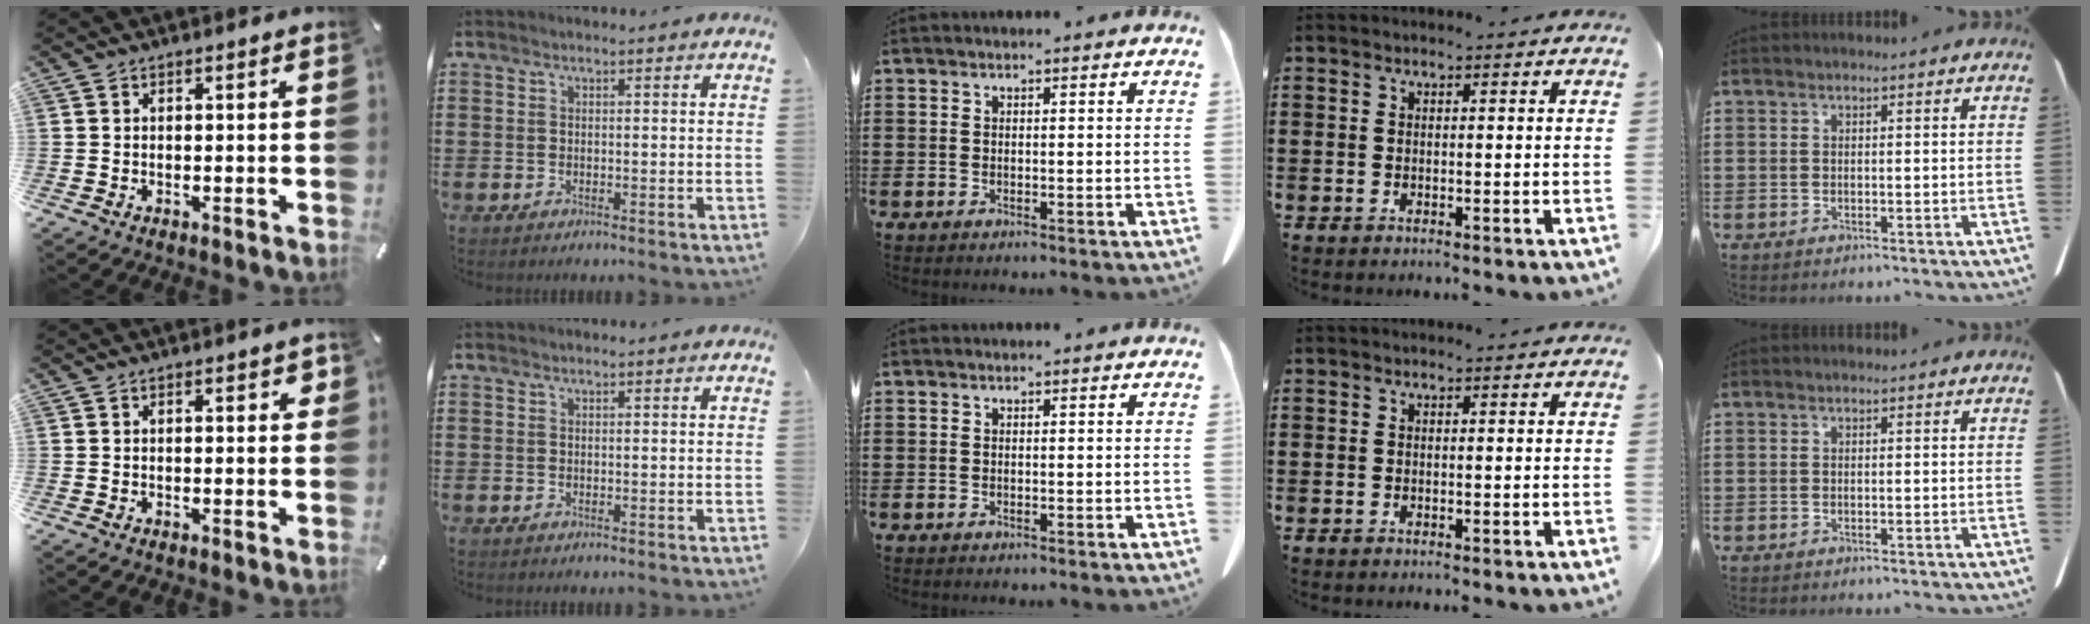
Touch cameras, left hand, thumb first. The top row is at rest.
{"thumb": {"total": 1.9, "force": [0.3, 0.7, 1.7], "torque": [-0.018, -0.002, 0.000]}}